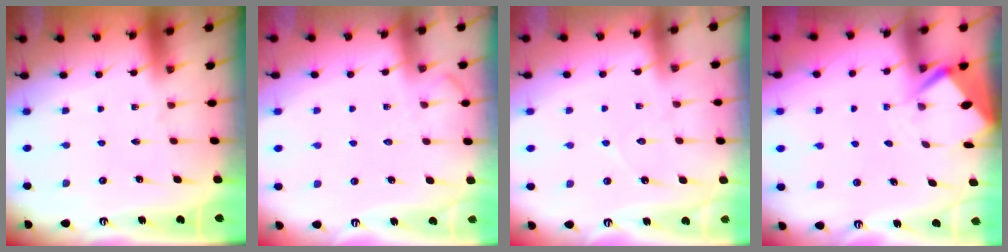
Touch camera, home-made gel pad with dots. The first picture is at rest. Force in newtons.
{"total": 5.3, "press": 5.3, "slide": 0.7}
{"total": 5.2, "press": 5.2, "slide": 0.6}
{"total": 3.4, "press": 3.4, "slide": 0.3}